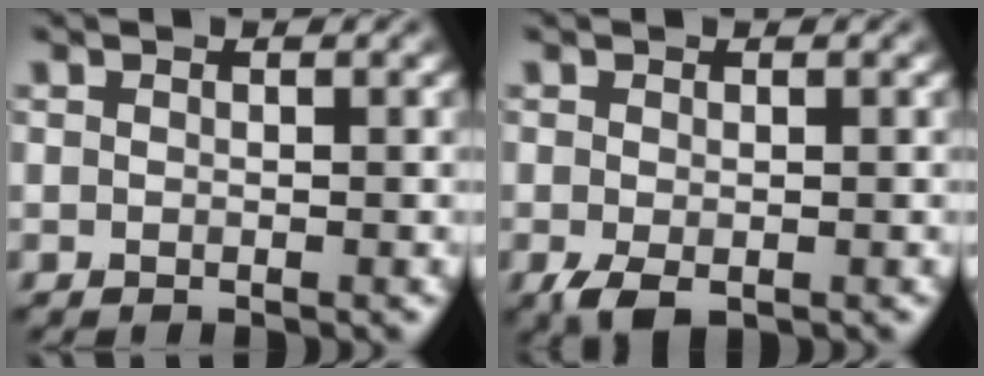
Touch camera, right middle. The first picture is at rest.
{"total": 2.1, "force": [-0.9, 1.1, 1.6], "torque": [-0.038, -0.011, -0.015]}